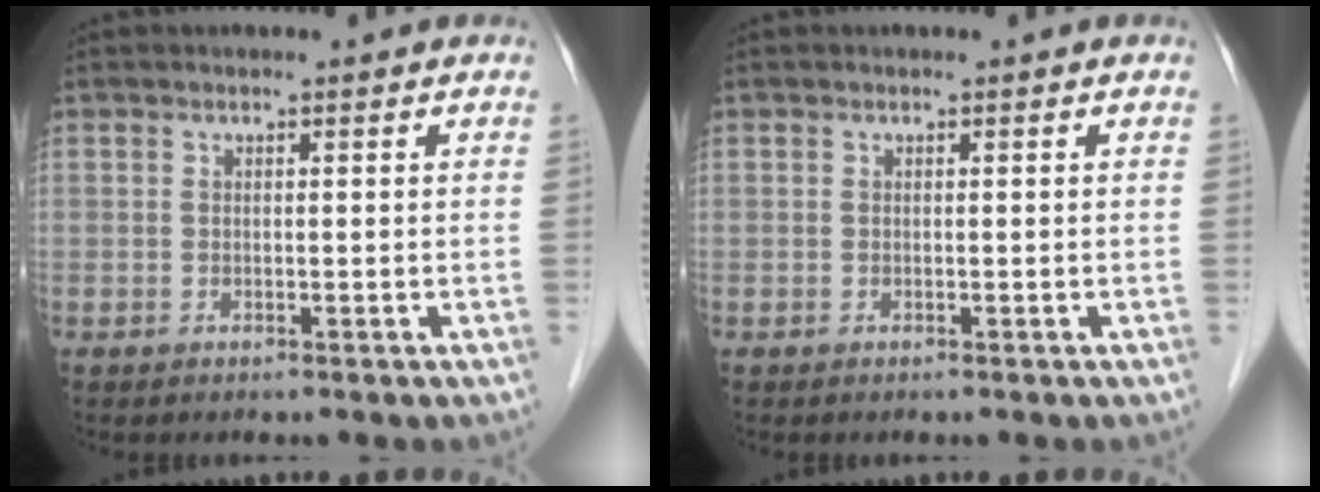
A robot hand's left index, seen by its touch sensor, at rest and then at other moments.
{"total": 0.0}